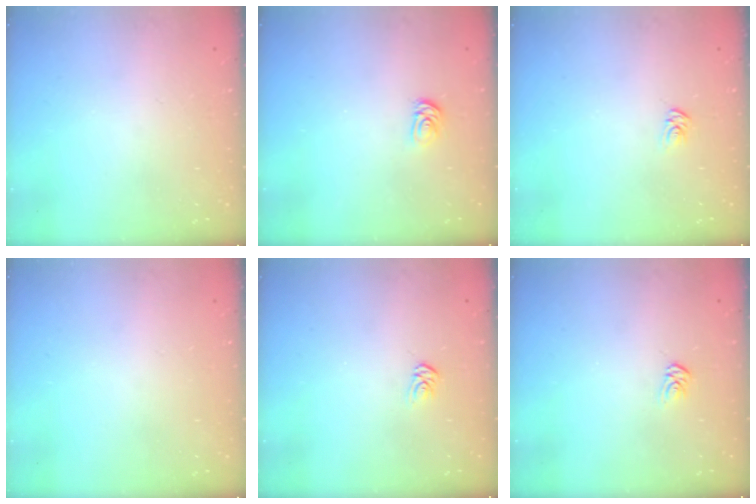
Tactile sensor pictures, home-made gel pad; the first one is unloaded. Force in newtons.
{"total": 2.6, "press": 2.6, "slide": 0.3}
{"total": 2.6, "press": 2.6, "slide": 0.3}
{"total": 0.0}
{"total": 2.9, "press": 2.9, "slide": 0.2}
{"total": 2.9, "press": 2.9, "slide": 0.2}